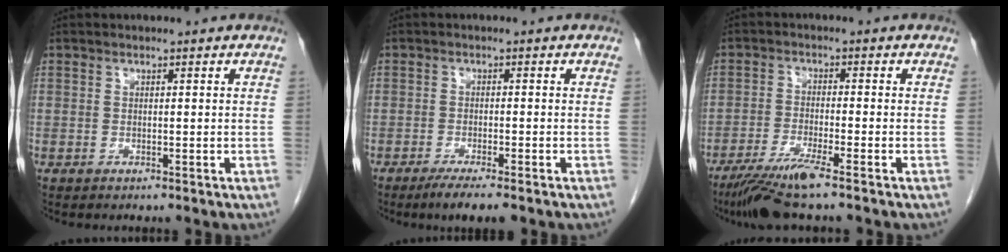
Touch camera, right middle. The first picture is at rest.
{"total": 4.5, "force": [-3.3, 0.3, 3.2], "torque": [-0.050, -0.011, -0.051]}
{"total": 7.1, "force": [-5.3, -0.6, 4.7], "torque": [-0.087, -0.025, -0.100]}